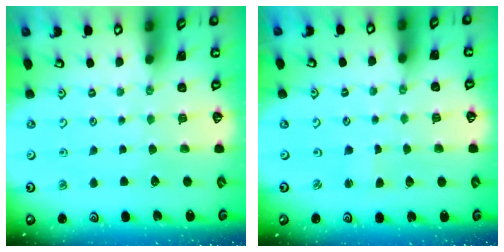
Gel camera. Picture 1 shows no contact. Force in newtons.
{"total": 0.8, "press": 0.7, "slide": 0.3}